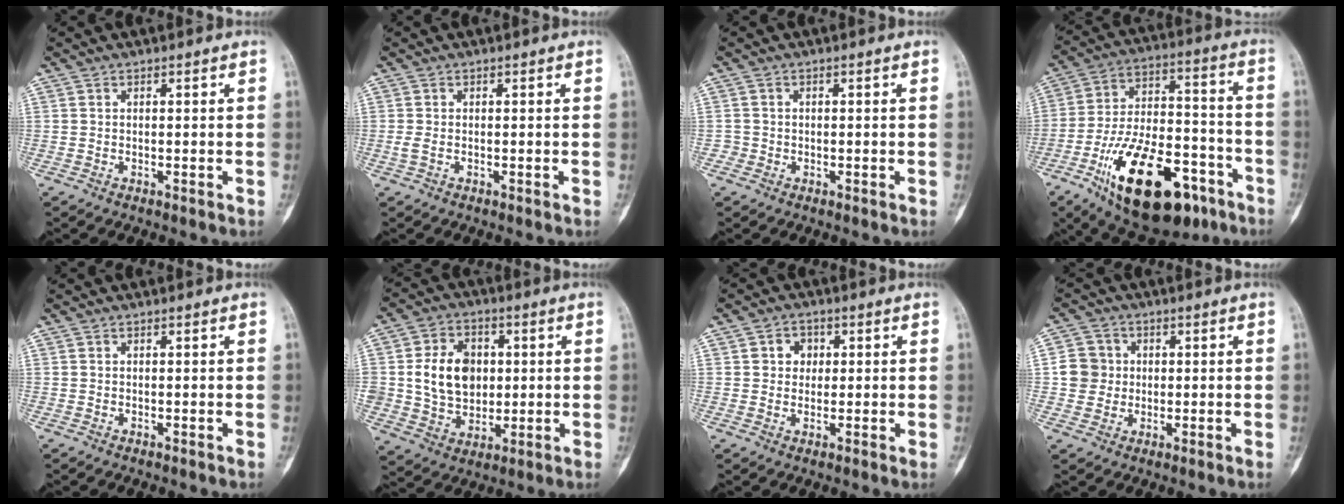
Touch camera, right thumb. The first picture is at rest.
{"total": 1.2, "force": [-0.2, 0.6, 1.0], "torque": [-0.031, -0.003, -0.004]}
{"total": 1.1, "force": [-0.4, 1.0, -0.1], "torque": [0.009, 0.007, -0.009]}
{"total": 25.7, "force": [-13.1, 12.0, 18.5], "torque": [-0.317, 0.063, -0.205]}
{"total": 0.0}
{"total": 13.8, "force": [1.4, 10.8, 8.5], "torque": [-0.110, 0.002, 0.032]}
{"total": 3.9, "force": [0.9, 3.4, 1.8], "torque": [-0.003, 0.003, 0.009]}
{"total": 5.9, "force": [0.2, 5.7, 1.4], "torque": [0.001, 0.007, -0.002]}